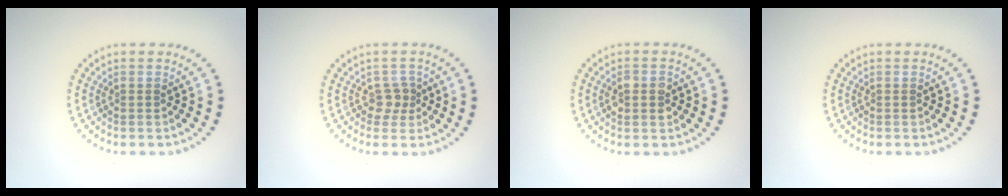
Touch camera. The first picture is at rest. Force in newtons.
{"total": 1.6, "press": 1.3, "slide": 1.0}
{"total": 2.3, "press": 2.3, "slide": 0.2}
{"total": 0.0}